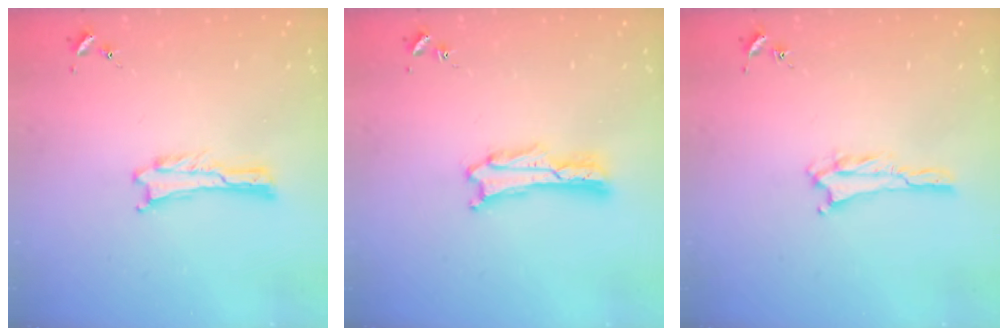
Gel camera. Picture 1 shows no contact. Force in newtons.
{"total": 1.4, "press": 1.4, "slide": 0.0}
{"total": 1.4, "press": 1.4, "slide": 0.2}